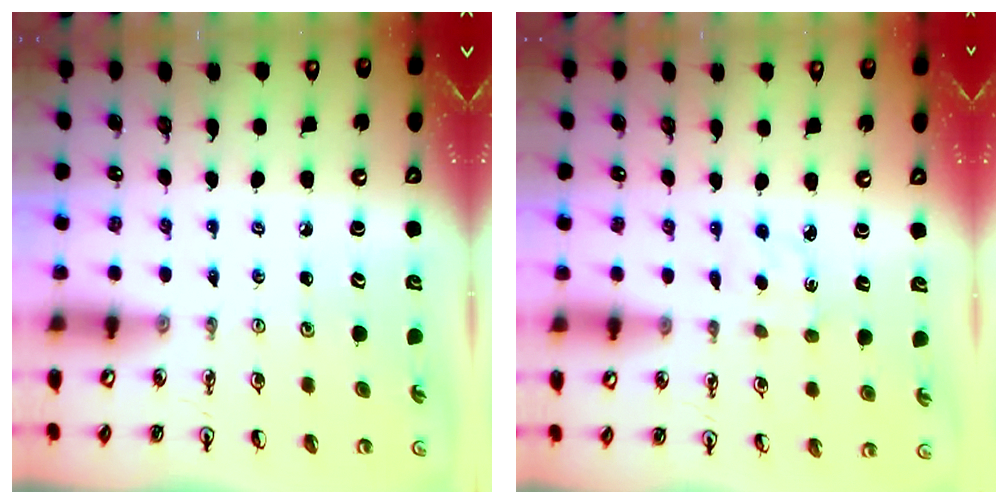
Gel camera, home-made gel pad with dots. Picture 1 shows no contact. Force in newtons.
{"total": 1.7, "press": 1.6, "slide": 0.4}